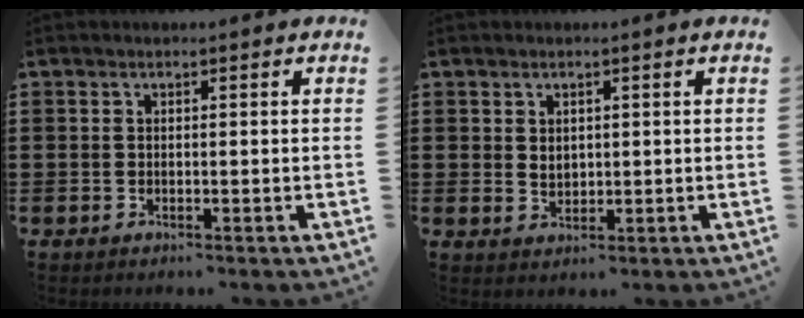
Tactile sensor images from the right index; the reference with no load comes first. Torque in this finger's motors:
{"motor_torque": [0.41, -0.17, 0.20, 0.04]}